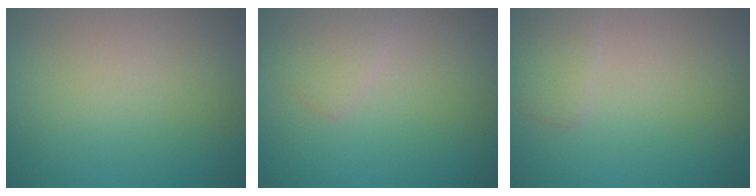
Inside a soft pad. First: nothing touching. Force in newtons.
{"total": 1.6, "press": 1.6, "slide": 0.1}
{"total": 1.7, "press": 1.7, "slide": 0.1}